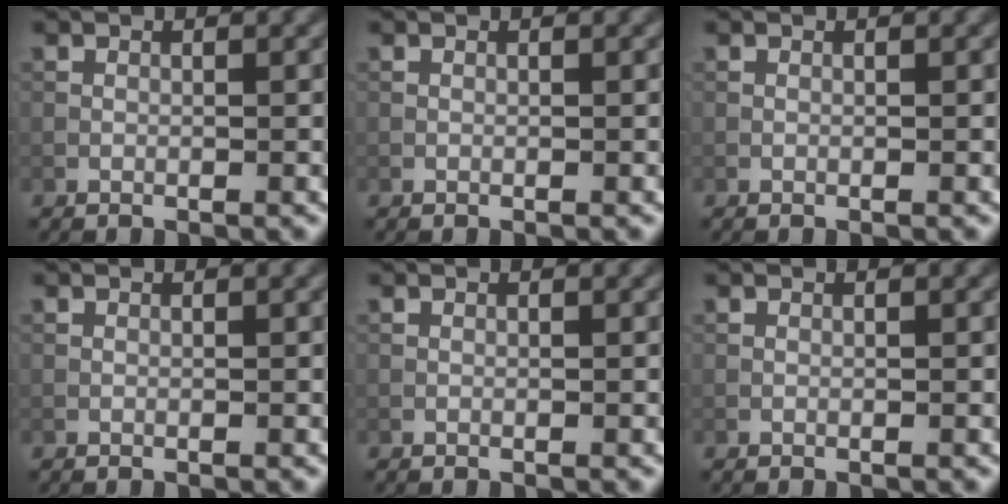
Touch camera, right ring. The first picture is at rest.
{"total": 0.0}
{"total": 0.0}
{"total": 0.0}
{"total": 0.0}
{"total": 0.0}